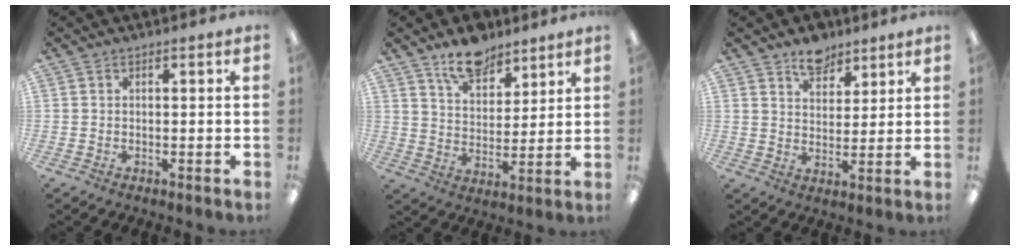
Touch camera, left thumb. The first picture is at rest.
{"total": 10.9, "force": [8.6, 5.3, 4.0], "torque": [-0.058, -0.049, 0.157]}
{"total": 7.3, "force": [5.8, 3.9, 2.2], "torque": [-0.021, -0.034, 0.103]}